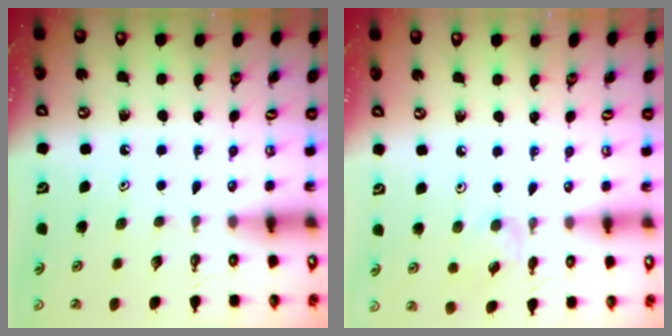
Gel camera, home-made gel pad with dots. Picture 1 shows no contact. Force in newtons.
{"total": 1.7, "press": 1.7, "slide": 0.4}